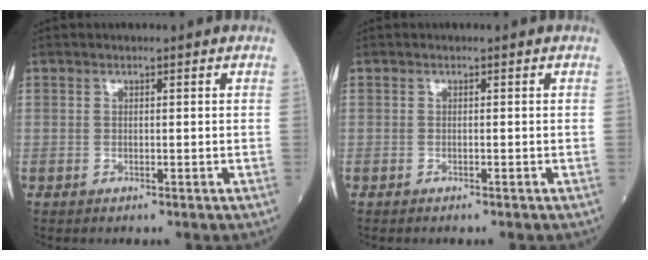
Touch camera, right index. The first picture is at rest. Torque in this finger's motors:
{"motor_torque": [-0.12, -0.06, -0.05, -0.01]}